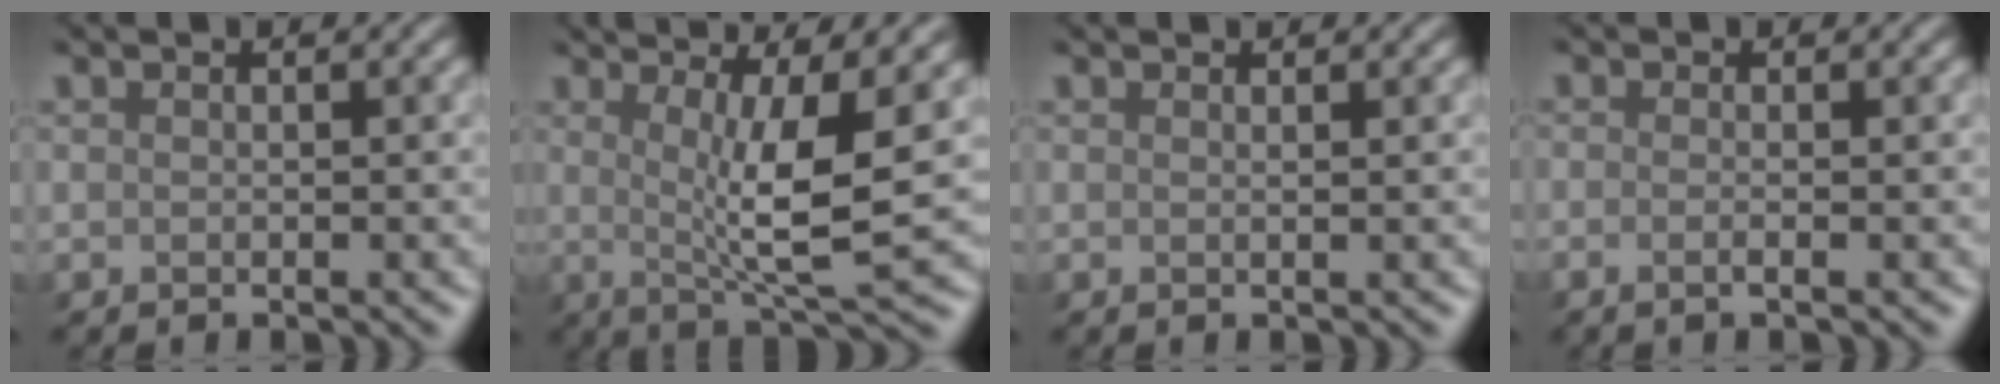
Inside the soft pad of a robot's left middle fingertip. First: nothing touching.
{"total": 6.8, "force": [1.0, 1.1, 6.6], "torque": [-0.106, -0.004, 0.019]}
{"total": 0.6, "force": [0.3, 0.1, 0.5], "torque": [-0.011, -0.006, -0.004]}
{"total": 1.3, "force": [-0.3, 0.5, 1.2], "torque": [-0.014, -0.007, -0.017]}